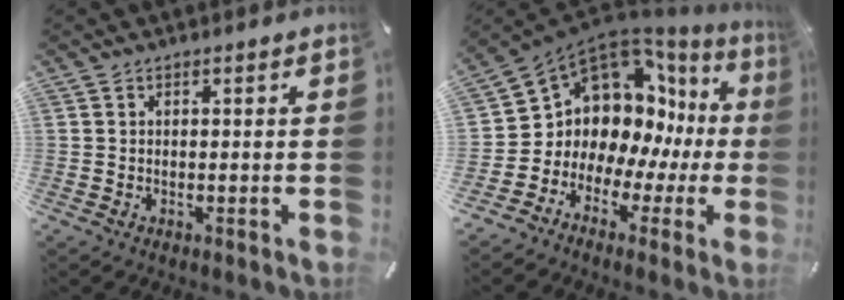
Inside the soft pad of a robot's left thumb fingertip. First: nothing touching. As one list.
[{"total": 10.3, "force": [4.4, 8.7, 3.3], "torque": [-0.062, -0.072, 0.091]}]